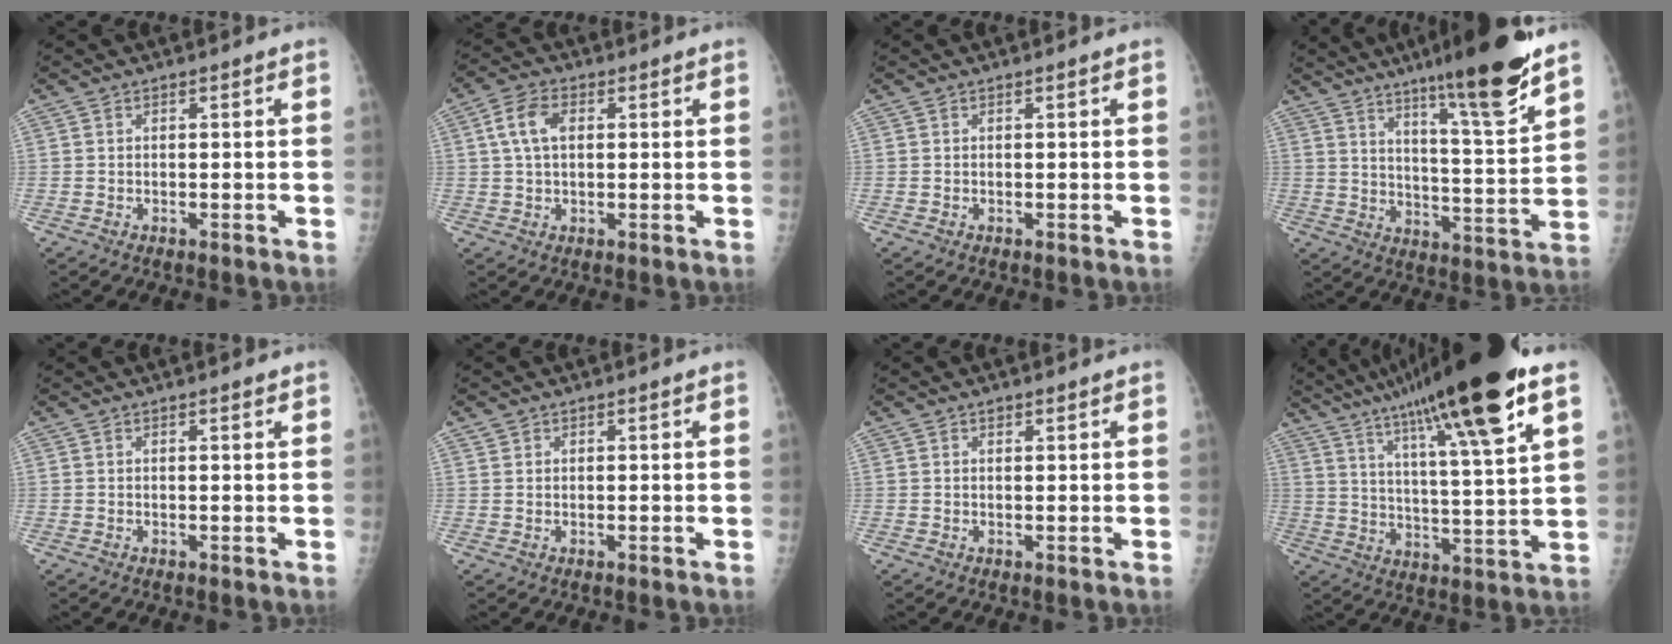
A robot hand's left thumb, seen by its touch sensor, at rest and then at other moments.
{"total": 6.3, "force": [1.4, 3.8, 4.8], "torque": [-0.094, 0.010, 0.023]}
{"total": 0.0}
{"total": 16.6, "force": [11.3, 1.2, 12.2], "torque": [-0.166, -0.071, 0.175]}
{"total": 0.8, "force": [0.6, 0.1, 0.5], "torque": [-0.005, -0.003, 0.009]}
{"total": 0.8, "force": [0.5, 0.6, 0.1], "torque": [0.007, -0.001, 0.005]}
{"total": 0.8, "force": [0.6, 0.4, 0.4], "torque": [-0.001, -0.003, 0.007]}
{"total": 23.5, "force": [14.2, 2.2, 18.6], "torque": [-0.295, -0.027, 0.229]}